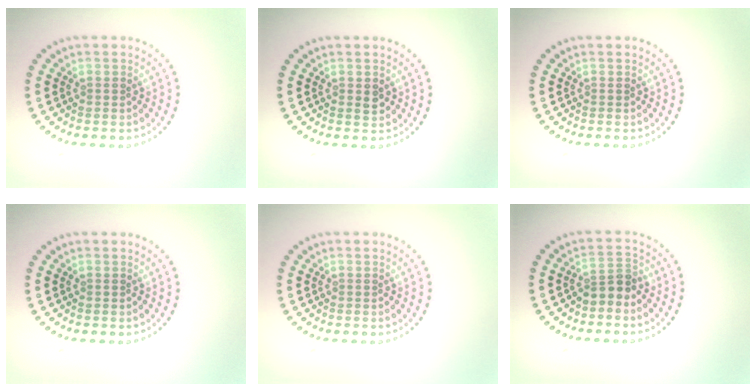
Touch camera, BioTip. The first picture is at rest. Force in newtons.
{"total": 1.2, "press": 1.2, "slide": 0.0}
{"total": 0.0}
{"total": 0.0}
{"total": 0.0}
{"total": 2.2, "press": 1.8, "slide": 1.4}